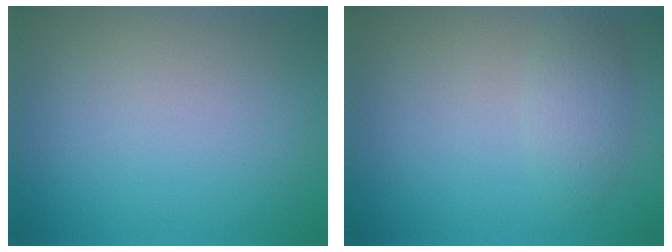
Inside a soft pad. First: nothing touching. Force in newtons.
{"total": 2.0, "press": 2.0, "slide": 0.0}